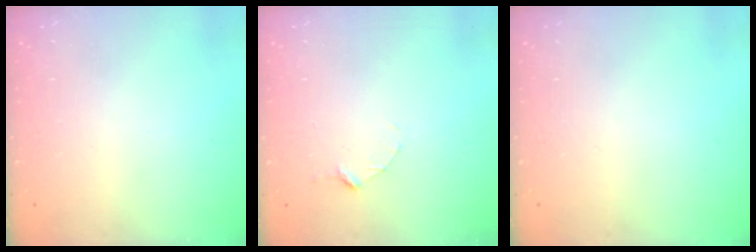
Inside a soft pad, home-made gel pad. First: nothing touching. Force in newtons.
{"total": 2.9, "press": 2.9, "slide": 0.3}
{"total": 0.0}